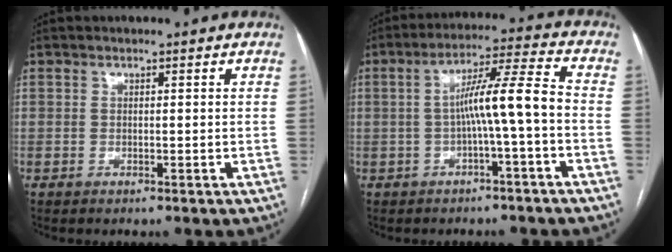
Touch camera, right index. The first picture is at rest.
{"total": 8.3, "force": [-1.4, -0.4, 8.2], "torque": [-0.139, 0.026, -0.020]}